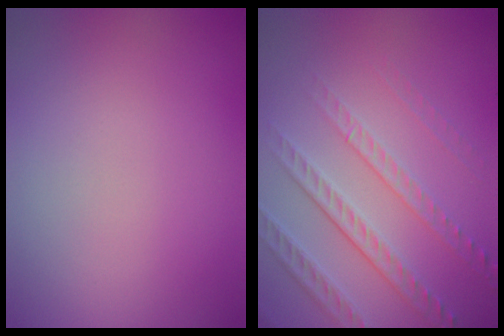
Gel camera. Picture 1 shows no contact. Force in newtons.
{"total": 4.9, "press": 3.4, "slide": 3.6}